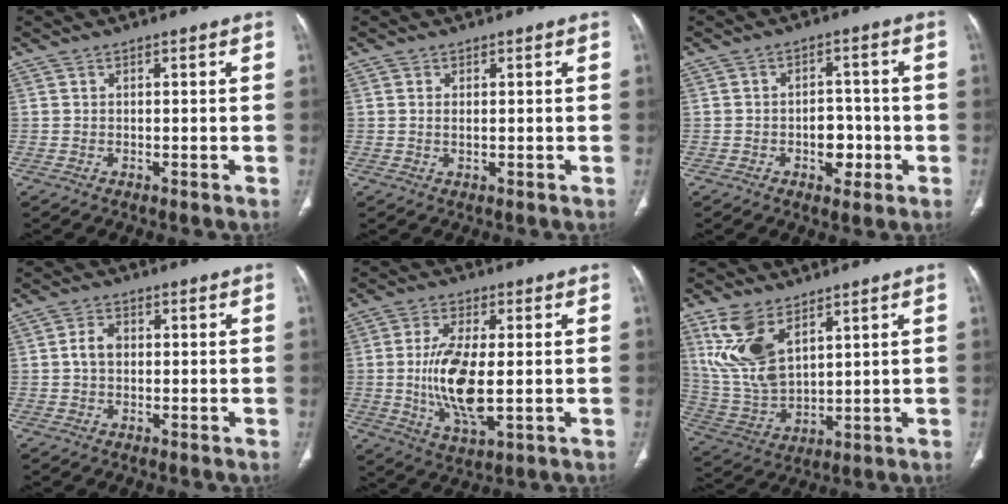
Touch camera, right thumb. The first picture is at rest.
{"total": 1.0, "force": [0.2, 0.5, 0.9], "torque": [-0.018, -0.002, 0.006]}
{"total": 5.6, "force": [-1.7, 3.8, 3.8], "torque": [-0.022, 0.015, -0.022]}
{"total": 3.3, "force": [0.1, 2.4, 2.3], "torque": [-0.043, 0.011, -0.003]}
{"total": 12.6, "force": [-0.6, 5.1, 11.6], "torque": [-0.229, -0.014, -0.005]}
{"total": 12.9, "force": [6.5, 6.6, 9.0], "torque": [-0.180, -0.024, 0.148]}